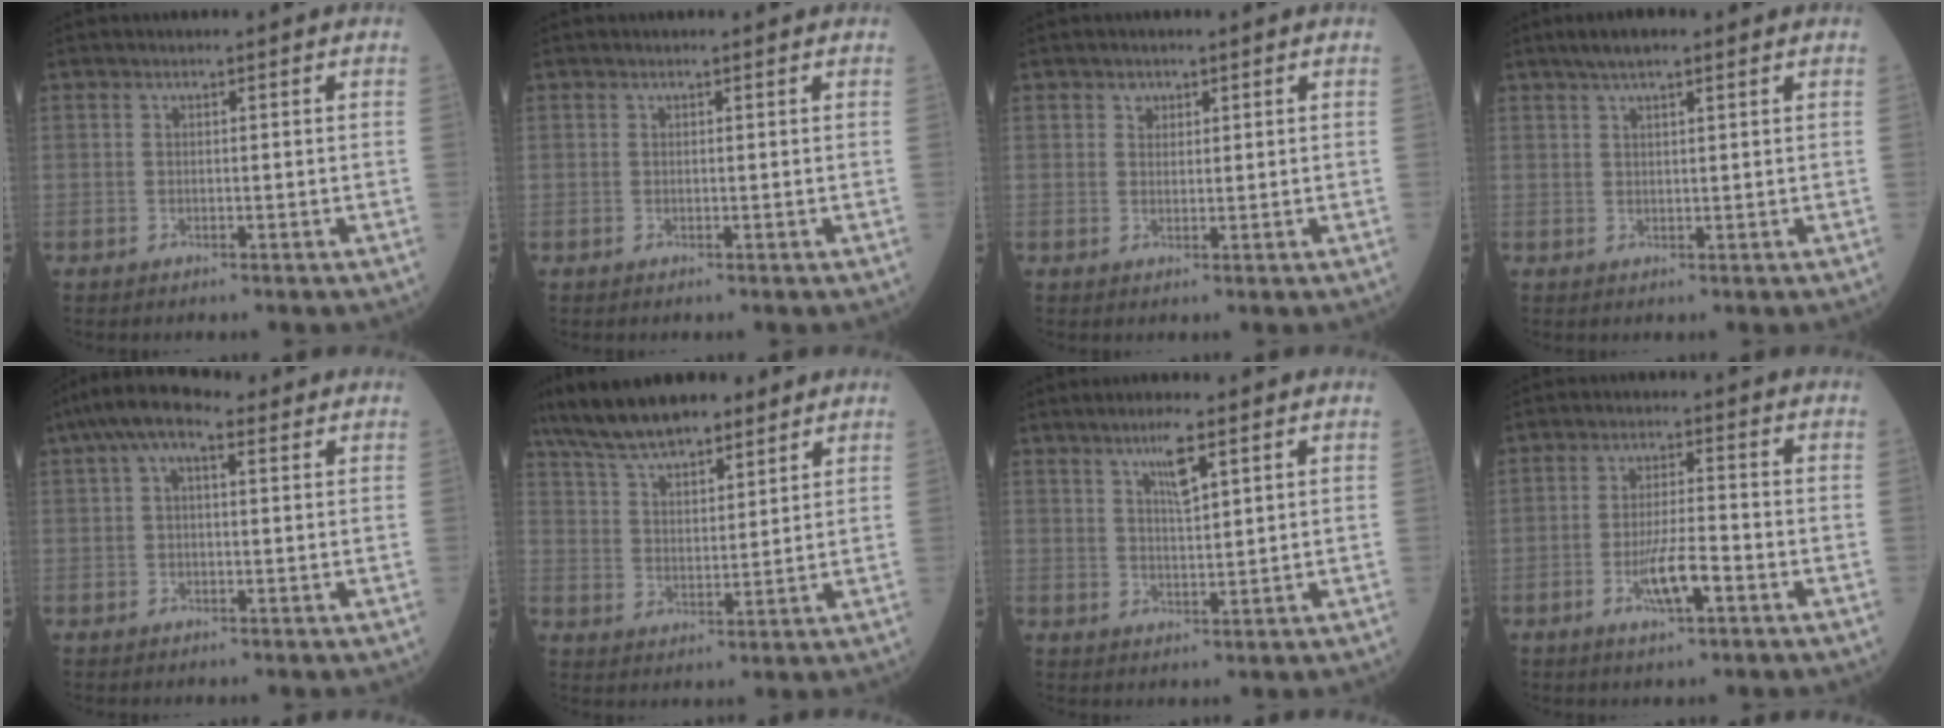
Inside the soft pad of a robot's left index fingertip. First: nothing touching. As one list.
[{"total": 0.5, "force": [0.5, 0.1, 0.0], "torque": [-0.009, 0.000, 0.009]}, {"total": 1.5, "force": [0.9, 1.2, 0.3], "torque": [-0.004, -0.002, 0.014]}, {"total": 5.0, "force": [3.6, 0.9, 3.4], "torque": [-0.063, 0.021, 0.062]}, {"total": 7.0, "force": [3.6, 2.9, 5.3], "torque": [-0.112, 0.041, 0.061]}, {"total": 13.4, "force": [10.6, 4.1, 7.0], "torque": [-0.135, 0.026, 0.191]}, {"total": 4.6, "force": [2.6, 0.8, 3.7], "torque": [-0.073, 0.001, 0.050]}, {"total": 5.8, "force": [-2.6, 1.0, 5.1], "torque": [-0.102, -0.007, -0.045]}]